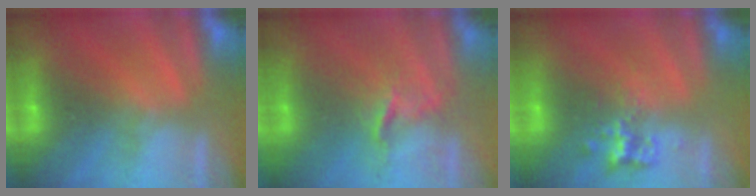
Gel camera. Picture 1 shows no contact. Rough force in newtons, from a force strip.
{"total": 3.5}
{"total": 2.3}